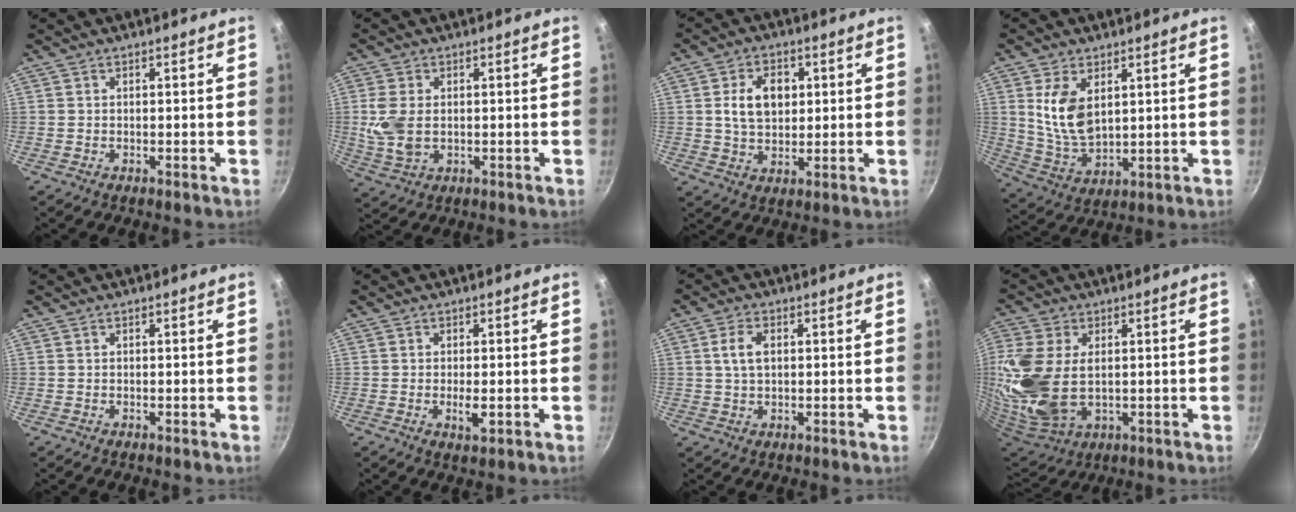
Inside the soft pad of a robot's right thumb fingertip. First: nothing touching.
{"total": 7.2, "force": [0.2, 4.6, 5.5], "torque": [-0.128, -0.004, 0.011]}
{"total": 8.8, "force": [1.7, 5.9, 6.2], "torque": [-0.086, -0.003, 0.033]}
{"total": 10.5, "force": [3.1, 5.9, 8.0], "torque": [-0.142, -0.019, 0.076]}
{"total": 0.0}
{"total": 2.6, "force": [-0.5, 0.9, 2.3], "torque": [-0.045, -0.004, -0.006]}
{"total": 4.4, "force": [0.9, 2.5, 3.5], "torque": [-0.071, 0.002, 0.016]}
{"total": 20.2, "force": [0.6, 12.6, 15.8], "torque": [-0.388, -0.019, 0.030]}